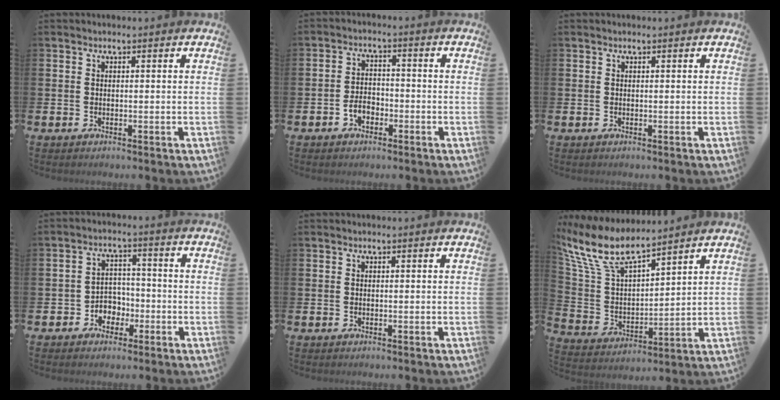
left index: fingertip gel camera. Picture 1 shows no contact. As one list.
[{"total": 3.0, "force": [-1.7, 2.0, 1.4], "torque": [-0.025, 0.003, -0.037]}, {"total": 0.0}, {"total": 3.5, "force": [-1.8, 2.9, 0.7], "torque": [-0.026, 0.004, -0.042]}, {"total": 0.0}, {"total": 9.8, "force": [8.3, 2.9, 4.3], "torque": [-0.123, -0.042, 0.147]}]